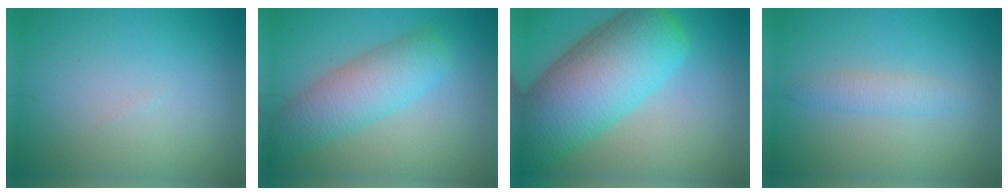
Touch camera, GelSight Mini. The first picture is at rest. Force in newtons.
{"total": 6.0, "press": 6.0, "slide": 0.2}
{"total": 13.0, "press": 13.0, "slide": 0.7}
{"total": 1.9, "press": 1.9, "slide": 0.1}